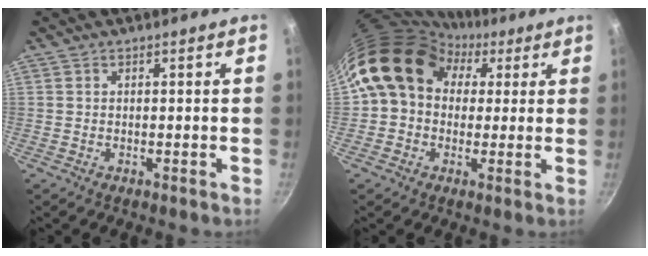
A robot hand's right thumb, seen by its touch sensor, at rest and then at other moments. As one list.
[{"total": 15.2, "force": [3.8, 12.3, 8.0], "torque": [-0.104, 0.034, 0.047]}]